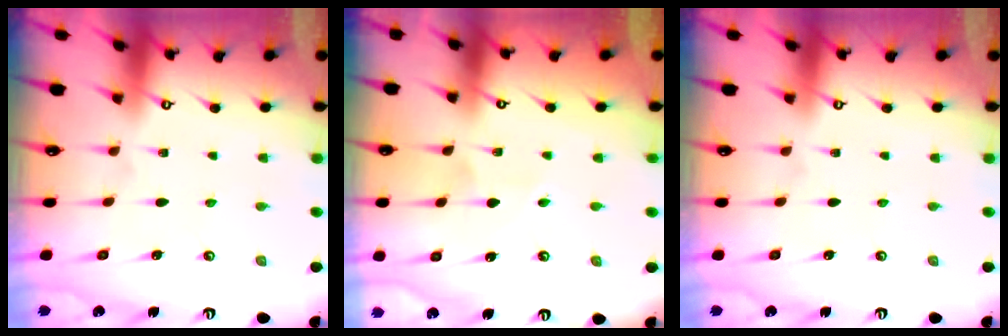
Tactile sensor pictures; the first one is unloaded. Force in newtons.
{"total": 3.7, "press": 3.7, "slide": 0.5}
{"total": 0.0}